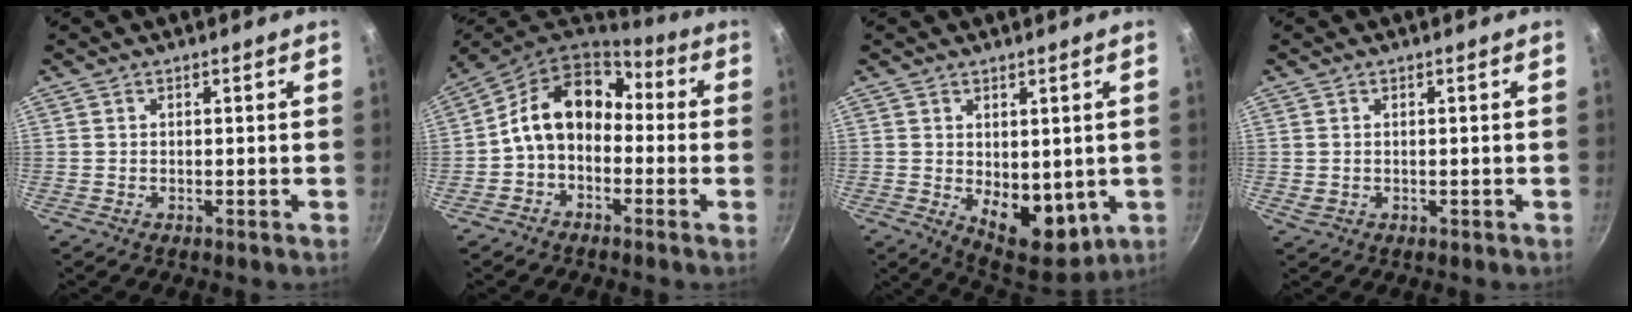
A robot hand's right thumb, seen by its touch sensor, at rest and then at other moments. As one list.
[{"total": 12.7, "force": [-0.5, 9.4, 8.5], "torque": [-0.115, 0.049, -0.030]}, {"total": 11.0, "force": [-0.6, 6.7, 8.7], "torque": [-0.089, -0.025, 0.008]}, {"total": 1.2, "force": [0.0, 0.9, 0.7], "torque": [-0.010, 0.000, 0.003]}]